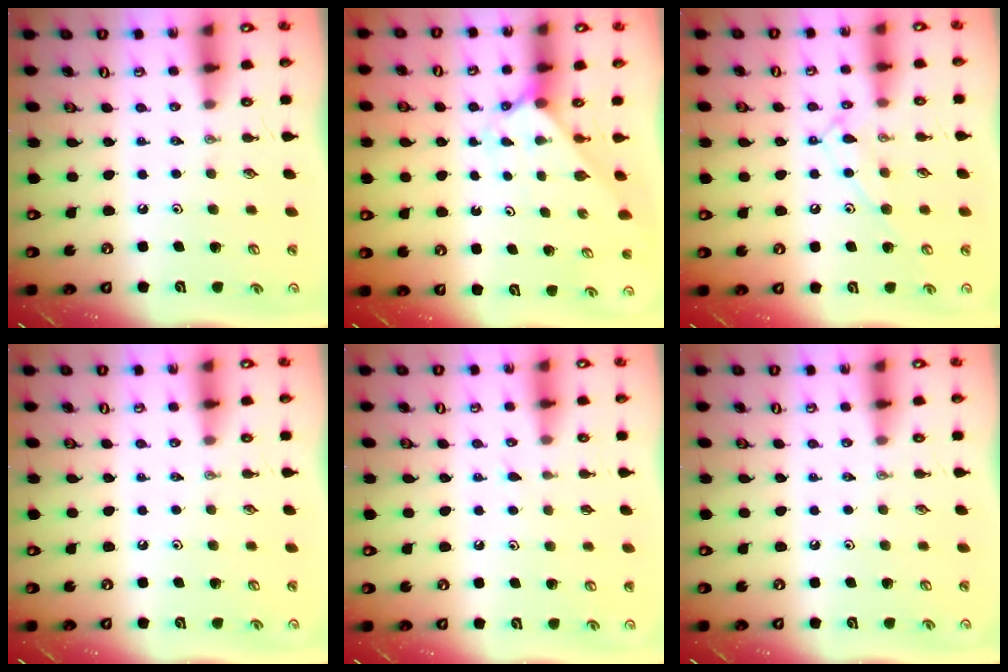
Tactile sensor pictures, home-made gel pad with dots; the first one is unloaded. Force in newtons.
{"total": 2.2, "press": 2.2, "slide": 0.2}
{"total": 10.7, "press": 10.7, "slide": 0.8}
{"total": 0.0}
{"total": 7.0, "press": 6.9, "slide": 0.7}
{"total": 0.0}